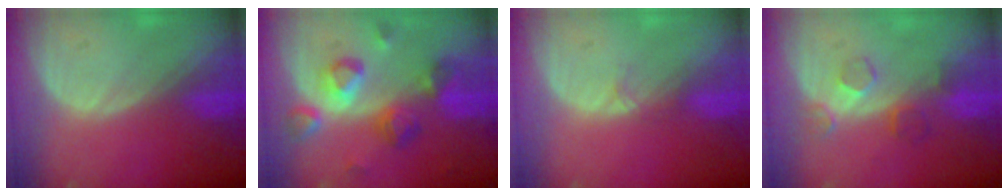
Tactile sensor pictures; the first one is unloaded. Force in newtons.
{"total": 8.8, "press": 7.9, "slide": 3.7}
{"total": 0.9, "press": 0.8, "slide": 0.2}
{"total": 4.3, "press": 3.9, "slide": 1.7}